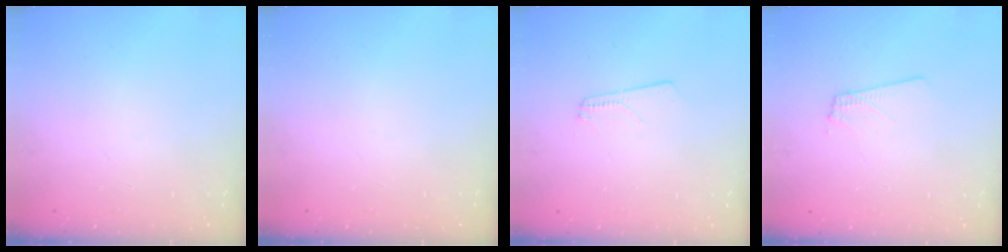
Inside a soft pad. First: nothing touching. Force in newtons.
{"total": 0.0}
{"total": 2.8, "press": 2.8, "slide": 0.4}
{"total": 1.8, "press": 1.8, "slide": 0.1}